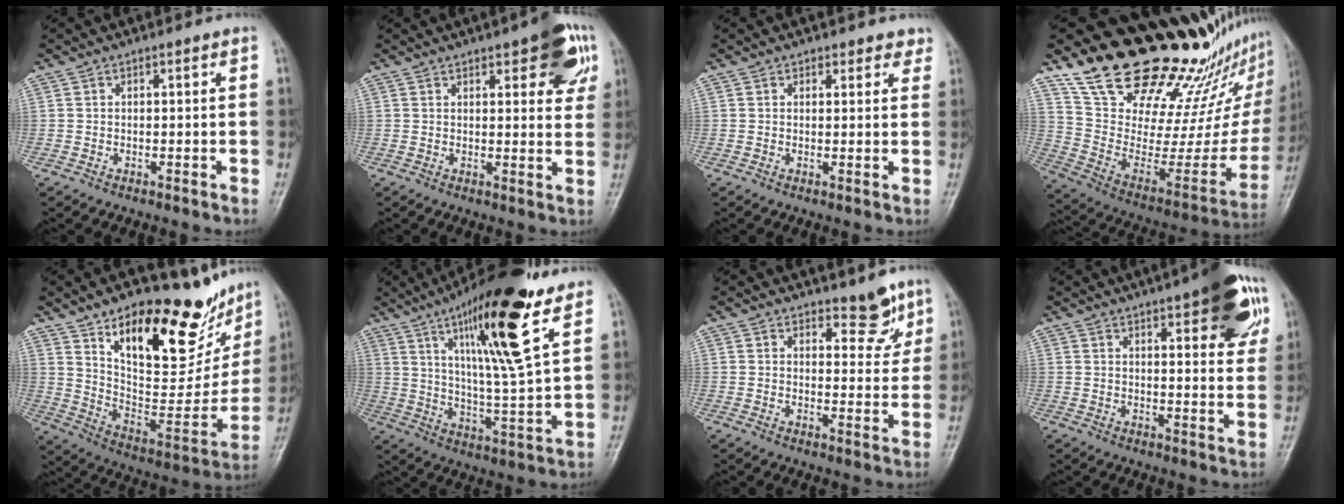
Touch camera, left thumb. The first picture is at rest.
{"total": 9.7, "force": [4.8, 3.5, 7.6], "torque": [-0.065, -0.014, 0.053]}
{"total": 2.9, "force": [2.2, 1.8, 0.4], "torque": [0.032, -0.010, 0.017]}
{"total": 31.2, "force": [26.2, 9.7, 13.7], "torque": [-0.174, -0.169, 0.389]}
{"total": 25.6, "force": [17.0, 10.5, 16.0], "torque": [-0.176, -0.084, 0.272]}
{"total": 19.5, "force": [10.5, 2.8, 16.2], "torque": [-0.255, -0.050, 0.175]}
{"total": 5.4, "force": [4.0, 2.5, 2.6], "torque": [-0.003, -0.030, 0.055]}
{"total": 14.3, "force": [7.2, 4.5, 11.4], "torque": [-0.114, -0.021, 0.089]}